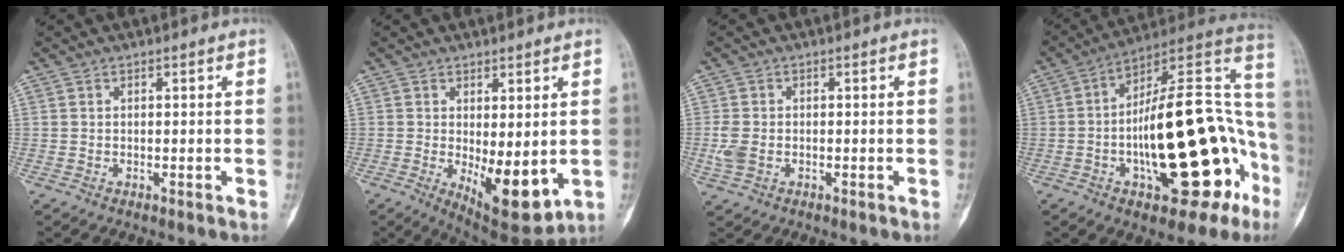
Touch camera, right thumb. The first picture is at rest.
{"total": 10.6, "force": [-1.4, 4.4, 9.5], "torque": [-0.126, -0.024, -0.004]}
{"total": 3.7, "force": [-0.7, 2.6, 2.6], "torque": [-0.067, 0.004, -0.012]}
{"total": 31.1, "force": [-7.3, 12.7, 27.5], "torque": [-0.329, 0.054, -0.095]}